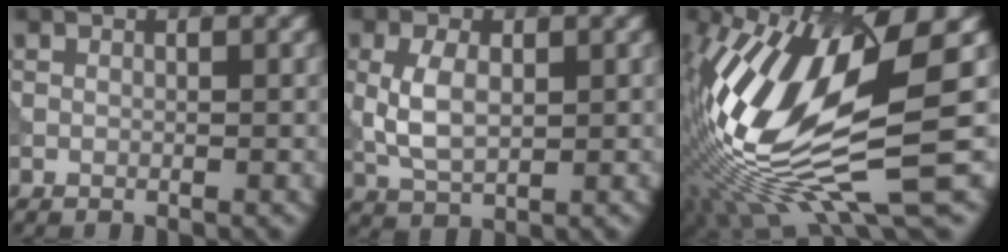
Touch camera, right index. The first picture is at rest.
{"total": 3.6, "force": [0.2, 2.0, 3.0], "torque": [-0.068, 0.003, 0.007]}
{"total": 13.9, "force": [0.0, 4.1, 13.2], "torque": [-0.283, 0.000, 0.009]}